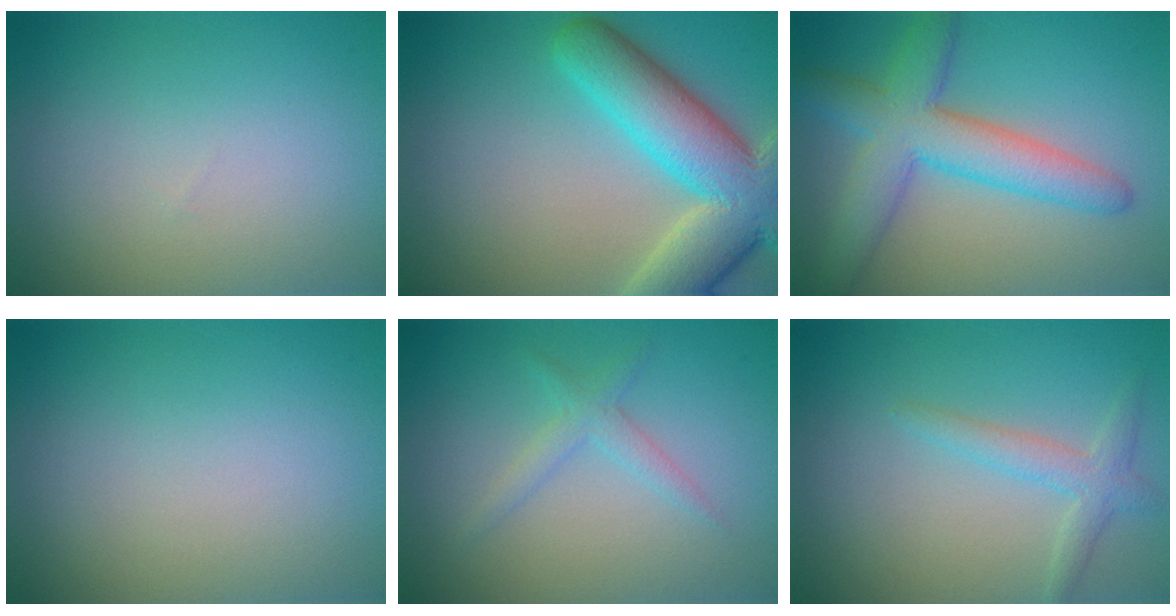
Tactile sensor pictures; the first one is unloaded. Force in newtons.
{"total": 10.3, "press": 10.3, "slide": 0.7}
{"total": 6.5, "press": 6.5, "slide": 0.3}
{"total": 0.0}
{"total": 1.7, "press": 1.7, "slide": 0.1}
{"total": 2.2, "press": 2.2, "slide": 0.1}